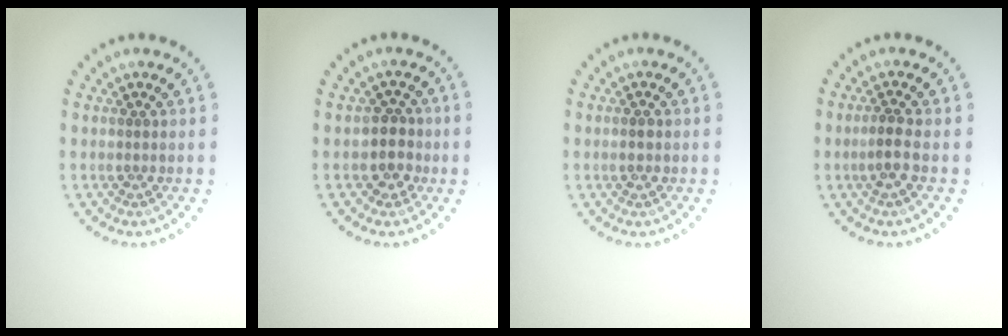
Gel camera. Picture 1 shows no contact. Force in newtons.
{"total": 2.3, "press": 2.2, "slide": 0.9}
{"total": 1.3, "press": 1.3, "slide": 0.2}
{"total": 1.9, "press": 1.7, "slide": 0.9}